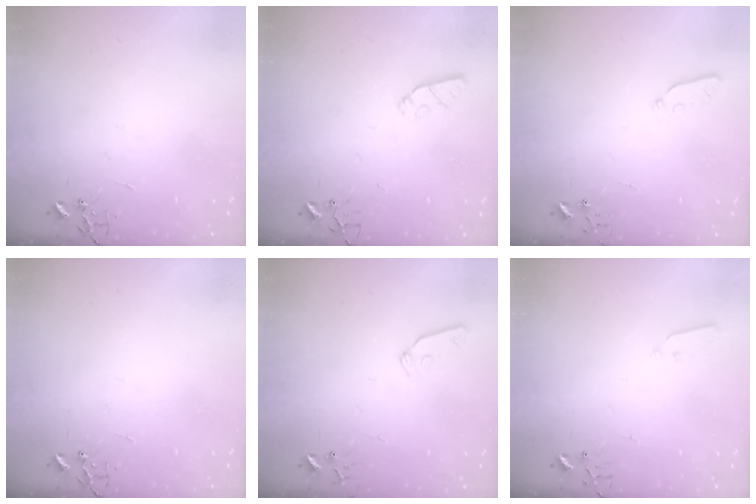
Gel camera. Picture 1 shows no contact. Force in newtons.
{"total": 6.2, "press": 6.2, "slide": 0.3}
{"total": 3.9, "press": 3.8, "slide": 0.8}
{"total": 0.0}
{"total": 7.3, "press": 7.3, "slide": 0.7}
{"total": 2.8, "press": 2.7, "slide": 0.4}